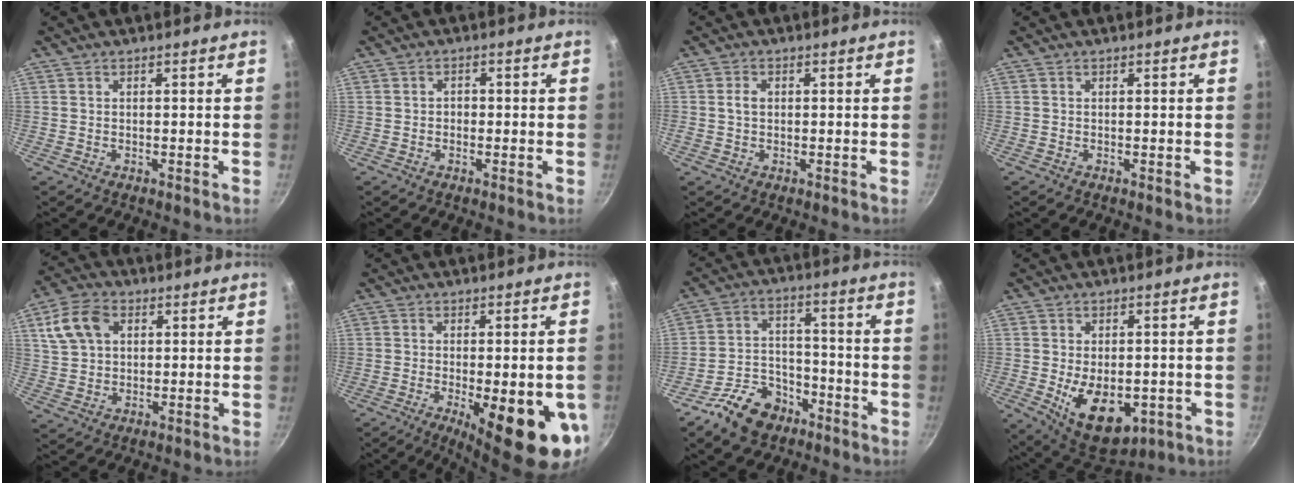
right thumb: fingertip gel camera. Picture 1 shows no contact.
{"total": 1.5, "force": [-0.4, 1.3, 0.7], "torque": [-0.008, 0.006, -0.008]}
{"total": 2.2, "force": [0.2, 1.7, 1.5], "torque": [-0.020, 0.006, 0.002]}
{"total": 0.0}
{"total": 9.7, "force": [3.2, 7.0, 6.0], "torque": [-0.106, 0.010, 0.056]}
{"total": 17.2, "force": [-4.9, 5.0, 15.7], "torque": [-0.185, -0.010, -0.057]}
{"total": 11.1, "force": [-7.3, 7.0, 4.7], "torque": [-0.059, 0.061, -0.127]}
{"total": 13.1, "force": [-3.0, 7.9, 10.0], "torque": [-0.122, -0.008, -0.025]}